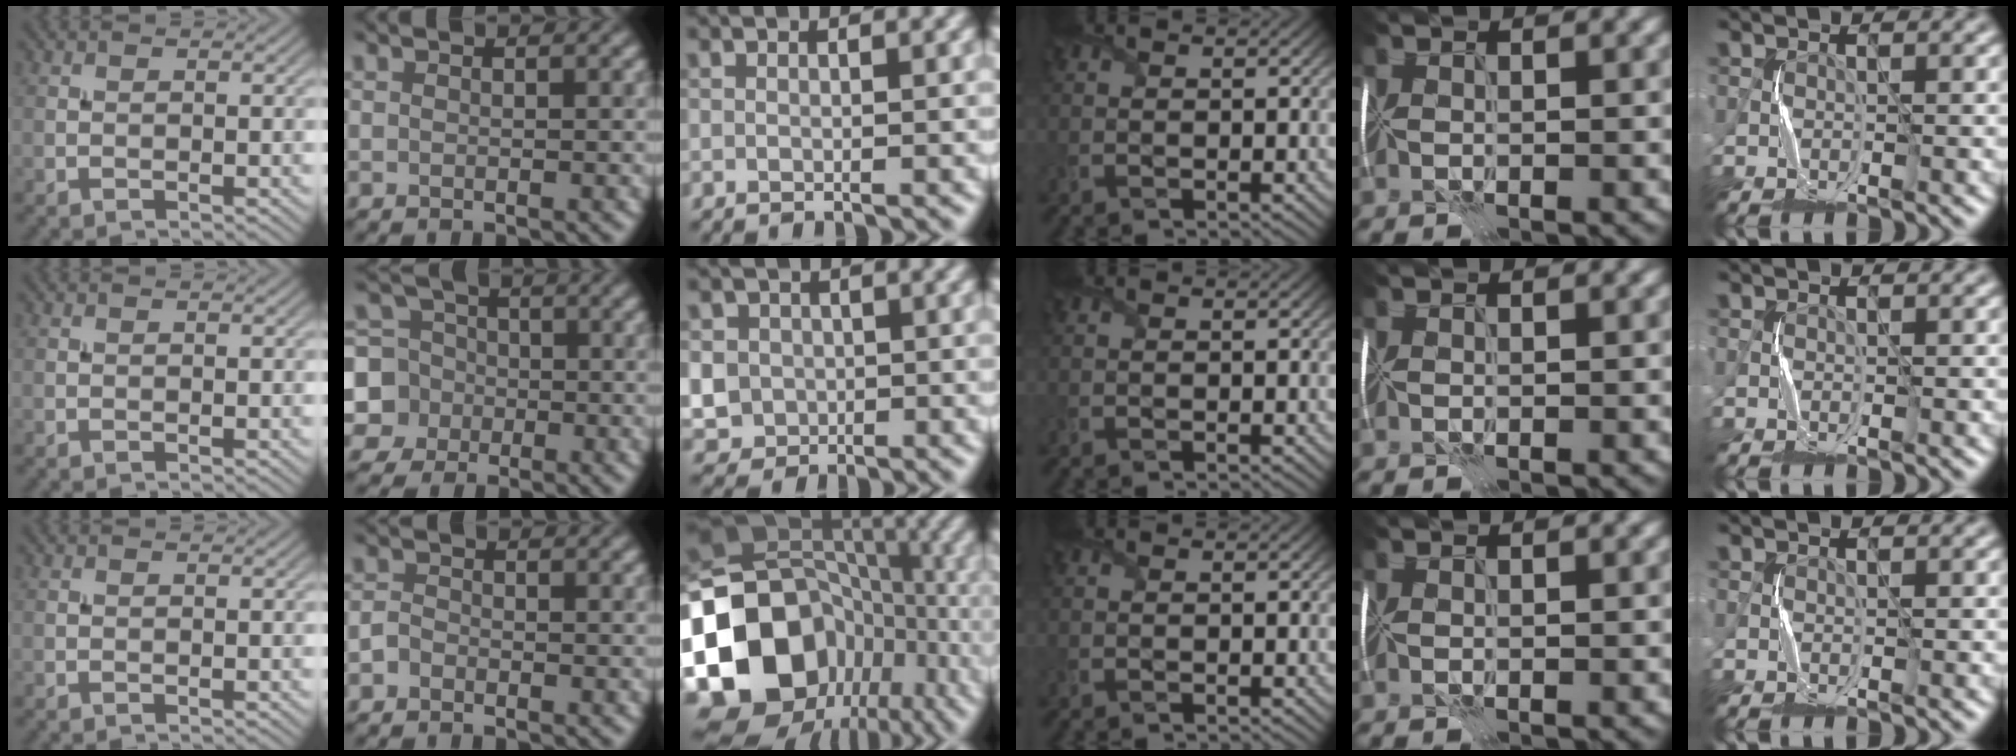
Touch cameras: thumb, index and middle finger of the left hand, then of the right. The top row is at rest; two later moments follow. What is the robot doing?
{"motion": "fold", "object": "shipping label"}